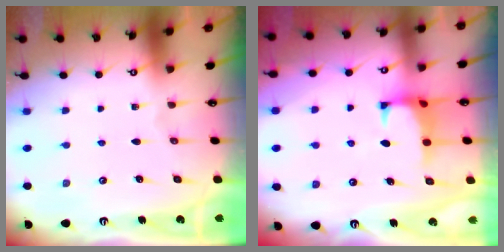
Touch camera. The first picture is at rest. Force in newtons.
{"total": 0.8, "press": 0.6, "slide": 0.5}